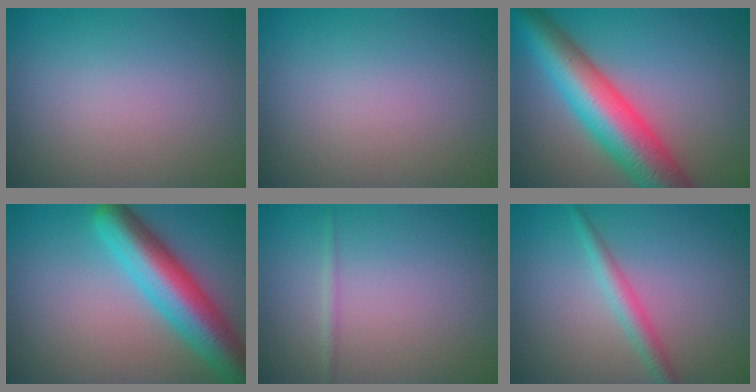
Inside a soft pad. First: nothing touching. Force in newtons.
{"total": 0.0}
{"total": 10.2, "press": 10.2, "slide": 0.2}
{"total": 8.1, "press": 8.1, "slide": 0.4}
{"total": 0.8, "press": 0.8, "slide": 0.1}
{"total": 2.2, "press": 2.1, "slide": 0.1}